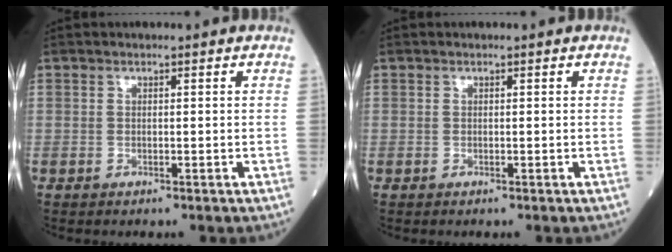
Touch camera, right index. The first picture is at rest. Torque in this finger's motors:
{"motor_torque": [0.00, 0.00, 0.00, 0.00]}